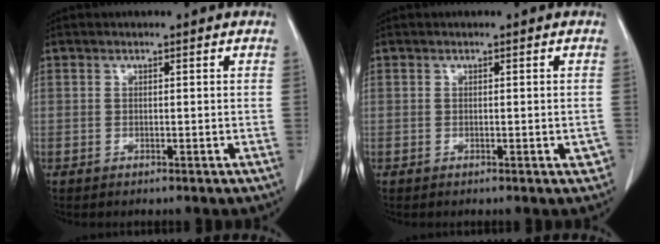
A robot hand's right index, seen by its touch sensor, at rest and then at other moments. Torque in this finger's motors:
{"motor_torque": [0.01, 0.00, 0.01, 0.00]}